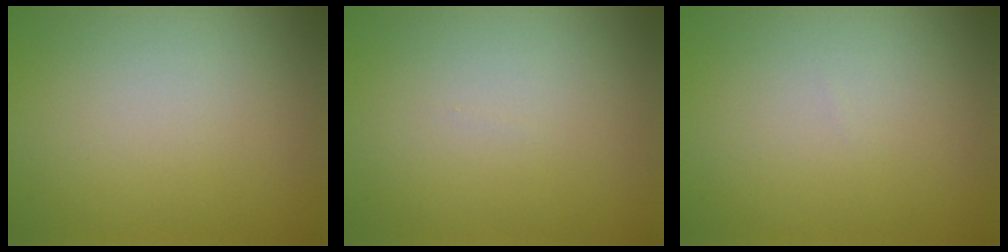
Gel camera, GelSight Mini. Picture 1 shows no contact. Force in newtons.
{"total": 0.0}
{"total": 0.0}